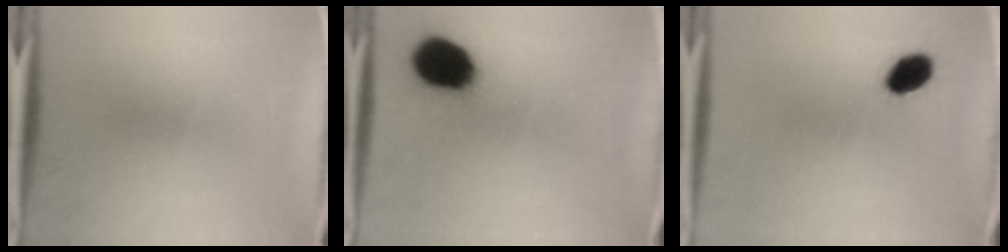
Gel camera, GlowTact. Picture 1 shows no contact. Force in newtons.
{"total": 13.7}
{"total": 5.6}